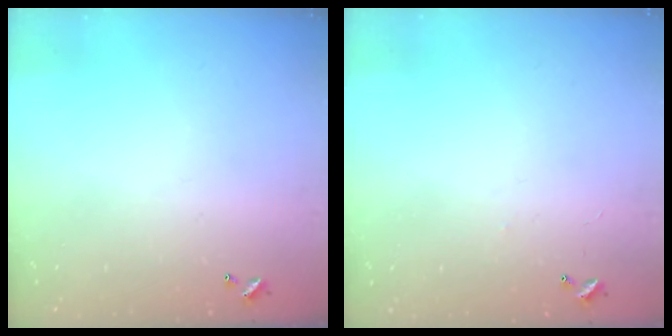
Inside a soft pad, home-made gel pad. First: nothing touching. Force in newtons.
{"total": 4.0, "press": 3.9, "slide": 0.3}